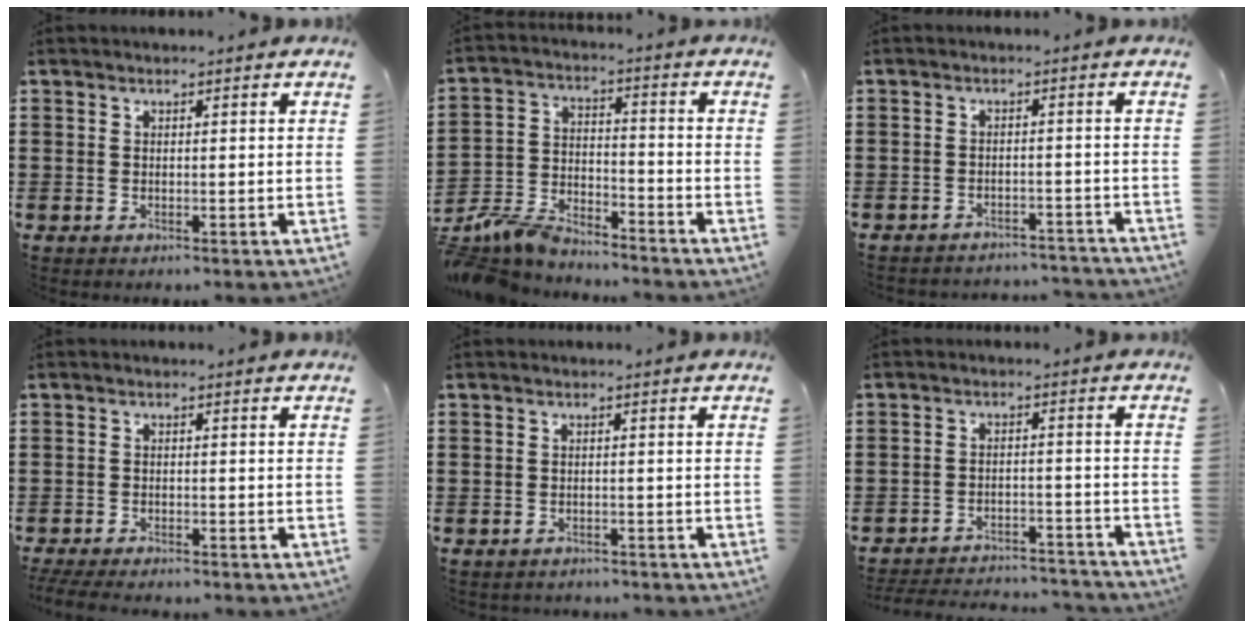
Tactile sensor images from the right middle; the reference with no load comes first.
{"total": 7.2, "force": [-7.0, 1.3, 1.4], "torque": [-0.050, 0.003, -0.143]}
{"total": 2.6, "force": [-2.6, 0.2, -0.1], "torque": [-0.007, -0.001, -0.056]}
{"total": 2.2, "force": [-2.1, 0.1, 0.5], "torque": [-0.020, -0.006, -0.046]}
{"total": 1.1, "force": [-1.1, 0.1, 0.0], "torque": [-0.005, -0.002, -0.023]}
{"total": 4.1, "force": [-4.1, 0.4, 0.6], "torque": [-0.021, -0.001, -0.087]}